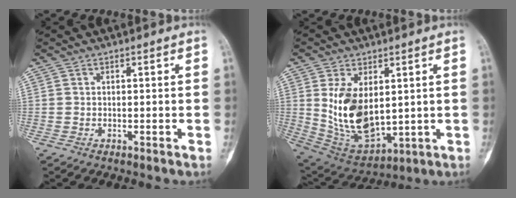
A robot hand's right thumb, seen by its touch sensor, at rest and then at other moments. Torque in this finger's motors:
{"motor_torque": [0.47, 1.64, 0.71, -0.33, 0.19]}